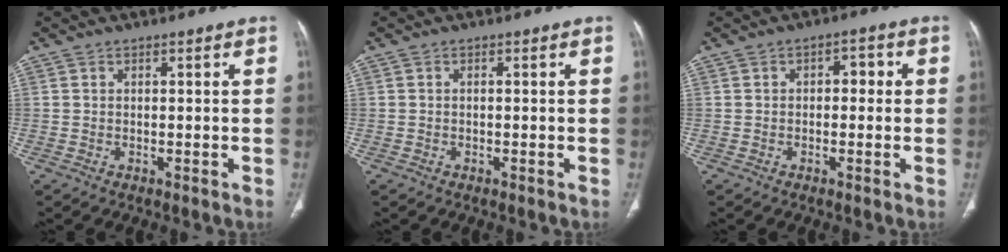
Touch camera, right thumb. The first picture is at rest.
{"total": 0.0}
{"total": 3.2, "force": [0.2, 2.0, 2.4], "torque": [-0.017, 0.012, -0.003]}